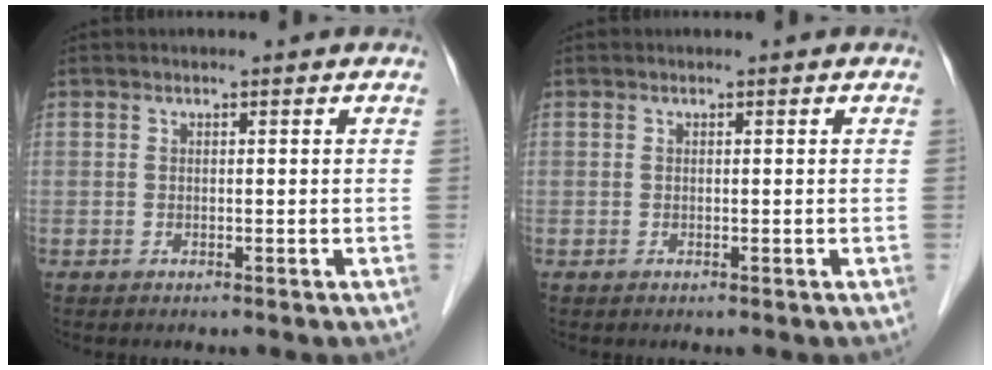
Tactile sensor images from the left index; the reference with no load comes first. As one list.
[{"total": 0.0}]